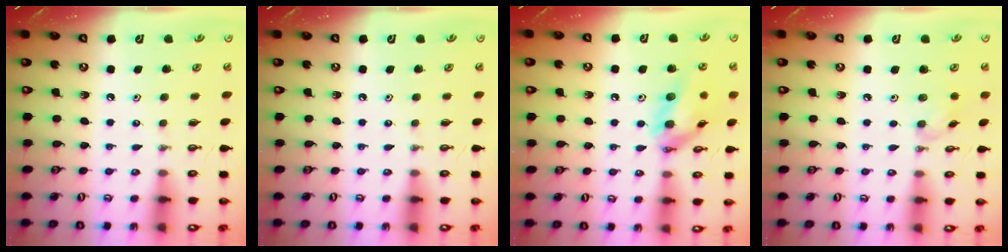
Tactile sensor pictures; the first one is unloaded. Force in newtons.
{"total": 0.0}
{"total": 14.0, "press": 13.8, "slide": 1.9}
{"total": 5.9, "press": 5.8, "slide": 1.2}